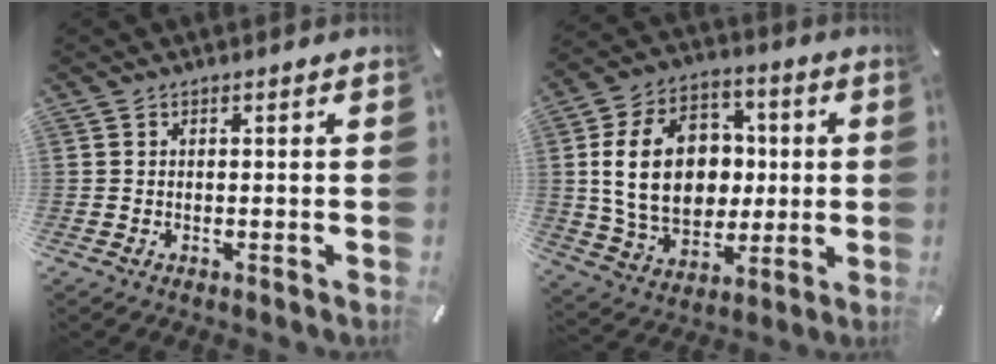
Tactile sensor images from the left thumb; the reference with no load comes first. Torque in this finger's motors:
{"motor_torque": [1.99, 3.02, 0.75, -0.29, 0.72]}